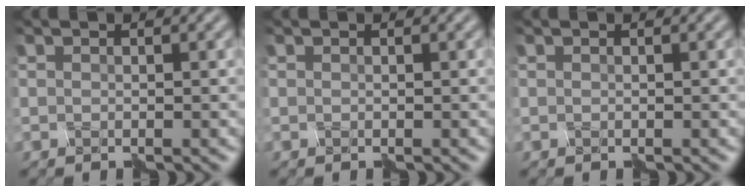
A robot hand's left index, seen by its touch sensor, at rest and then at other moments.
{"total": 0.0}
{"total": 0.0}